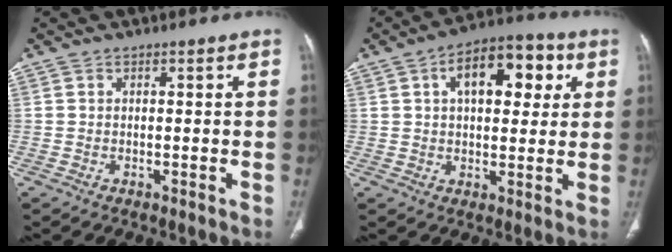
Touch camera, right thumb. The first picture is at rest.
{"total": 13.8, "force": [4.5, 7.3, 10.9], "torque": [-0.124, 0.014, 0.063]}